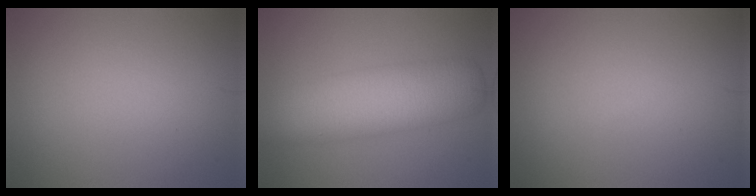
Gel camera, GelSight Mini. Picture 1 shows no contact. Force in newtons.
{"total": 7.9, "press": 7.9, "slide": 0.3}
{"total": 0.0}